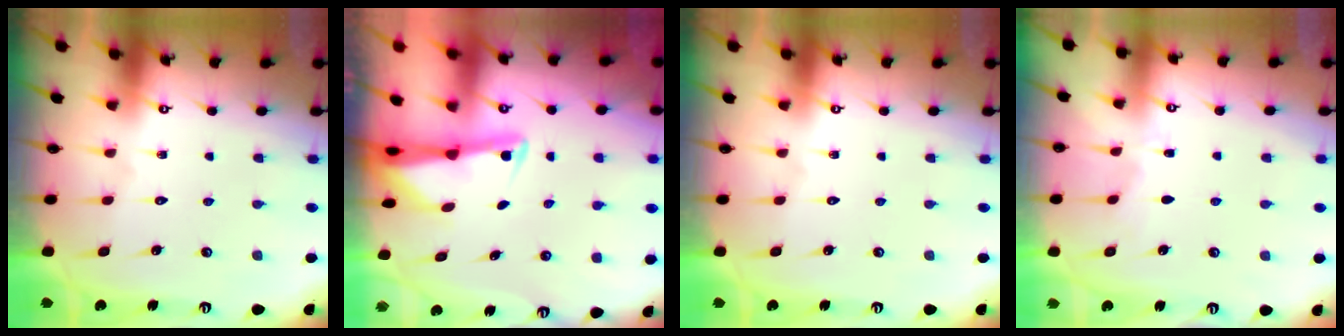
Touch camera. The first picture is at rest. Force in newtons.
{"total": 2.3, "press": 2.2, "slide": 0.5}
{"total": 0.0}
{"total": 3.0, "press": 2.9, "slide": 0.5}